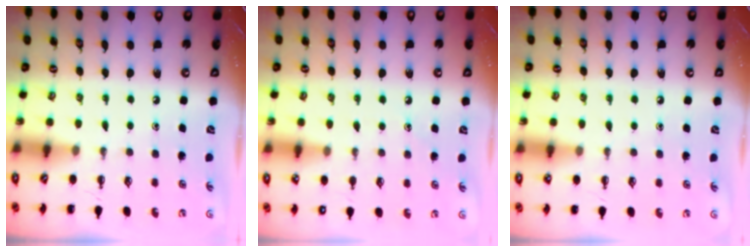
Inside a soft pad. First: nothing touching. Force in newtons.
{"total": 7.0, "press": 6.7, "slide": 1.9}
{"total": 5.8, "press": 5.4, "slide": 2.0}